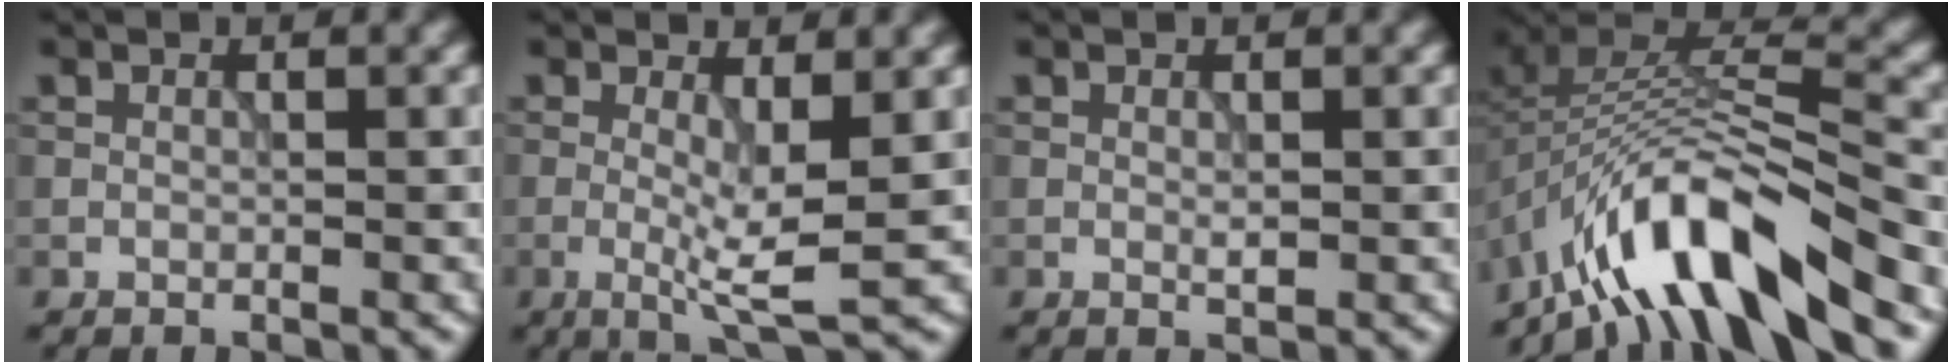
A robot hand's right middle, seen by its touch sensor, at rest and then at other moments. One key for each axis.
{"total": 4.5, "fx": -0.3, "fy": 0.7, "fz": 4.4, "tx": -0.080, "ty": -0.012, "tz": -0.005}
{"total": 0.7, "fx": 0.0, "fy": 0.2, "fz": 0.6, "tx": -0.012, "ty": -0.003, "tz": 0.001}
{"total": 10.6, "fx": -6.8, "fy": 2.9, "fz": 7.6, "tx": -0.118, "ty": 0.010, "tz": -0.124}